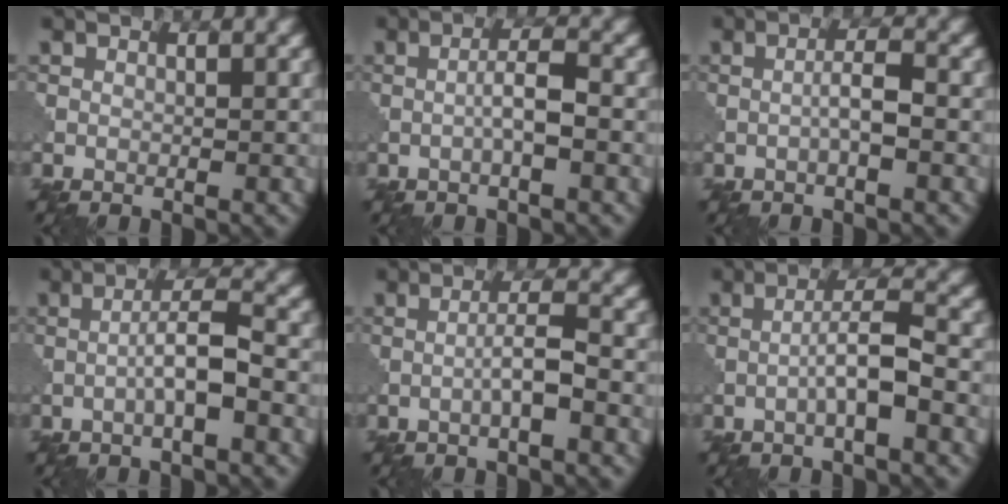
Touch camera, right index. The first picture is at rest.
{"total": 2.7, "force": [-0.6, 0.4, 2.6], "torque": [-0.045, 0.007, -0.014]}
{"total": 2.3, "force": [-0.6, 0.3, 2.2], "torque": [-0.040, 0.006, -0.014]}
{"total": 3.7, "force": [-1.0, 0.5, 3.5], "torque": [-0.060, 0.013, -0.024]}
{"total": 2.7, "force": [-0.9, 0.3, 2.5], "torque": [-0.044, 0.010, -0.018]}
{"total": 3.7, "force": [-1.2, 0.4, 3.5], "torque": [-0.060, 0.014, -0.027]}